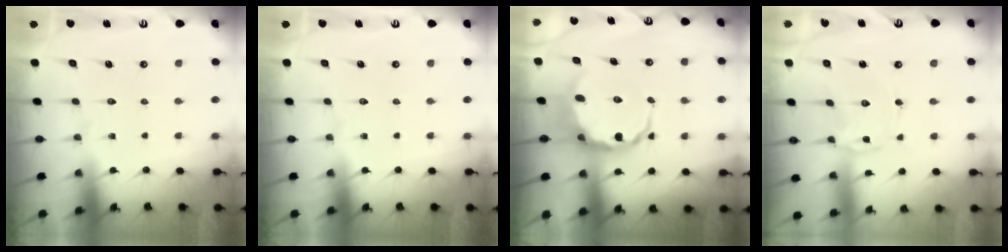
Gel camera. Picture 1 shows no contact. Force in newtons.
{"total": 0.0}
{"total": 8.3, "press": 7.9, "slide": 2.5}
{"total": 0.8, "press": 0.8, "slide": 0.2}